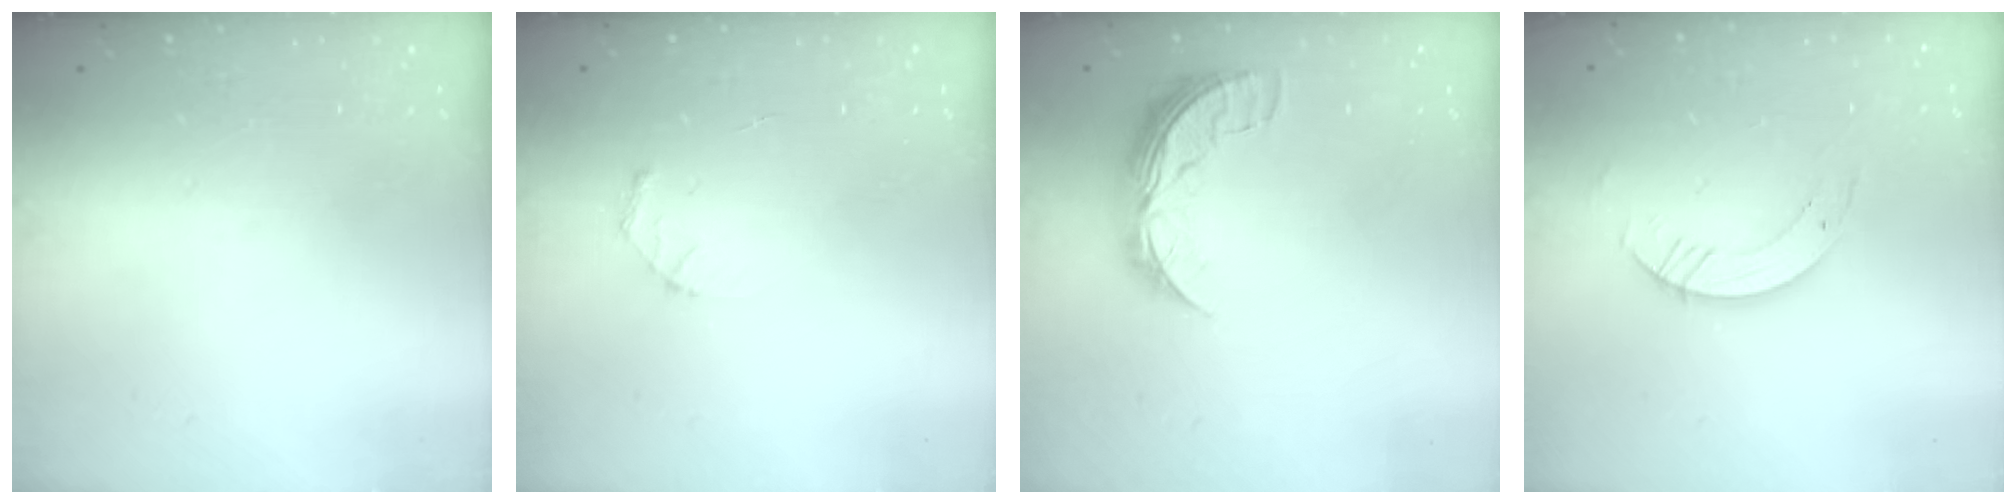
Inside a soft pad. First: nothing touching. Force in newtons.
{"total": 2.1, "press": 2.1, "slide": 0.2}
{"total": 8.8, "press": 8.8, "slide": 0.2}
{"total": 4.7, "press": 4.7, "slide": 0.3}